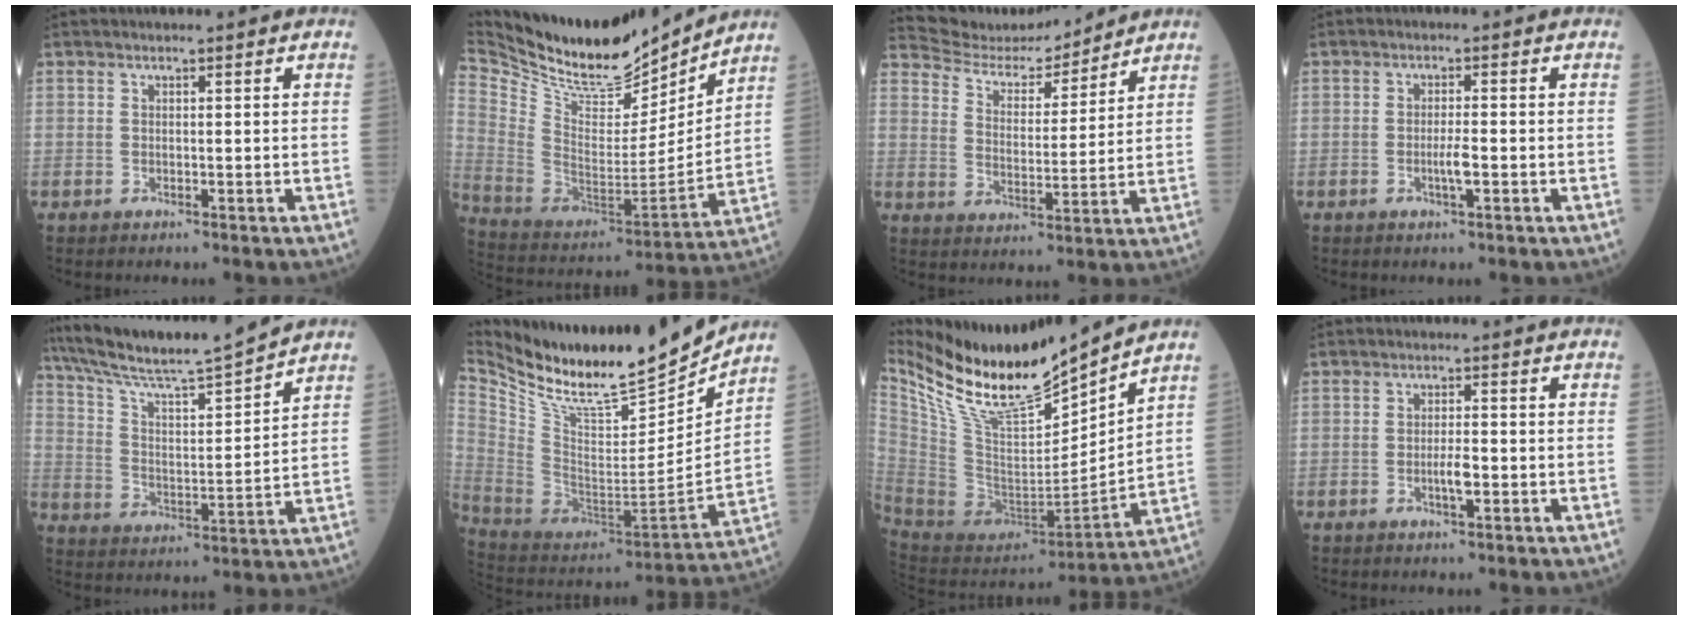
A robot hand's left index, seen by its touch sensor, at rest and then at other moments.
{"total": 22.7, "force": [20.3, 5.8, 8.2], "torque": [-0.171, -0.035, 0.343]}
{"total": 10.5, "force": [10.4, 1.4, 1.3], "torque": [-0.031, 0.005, 0.176]}
{"total": 2.1, "force": [-0.9, 0.0, 1.9], "torque": [-0.036, -0.005, -0.017]}
{"total": 15.1, "force": [13.9, -1.0, 5.8], "torque": [-0.115, -0.002, 0.239]}
{"total": 21.4, "force": [19.2, 1.9, 9.3], "torque": [-0.186, -0.056, 0.330]}
{"total": 19.3, "force": [16.6, 1.9, 9.6], "torque": [-0.181, -0.027, 0.315]}
{"total": 2.3, "force": [-0.9, 0.3, 2.1], "torque": [-0.037, -0.003, -0.017]}